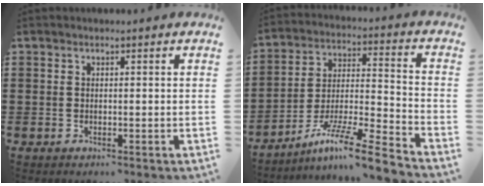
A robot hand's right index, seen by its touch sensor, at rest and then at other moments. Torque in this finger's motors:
{"motor_torque": [0.46, 0.50, 0.11, 0.10]}